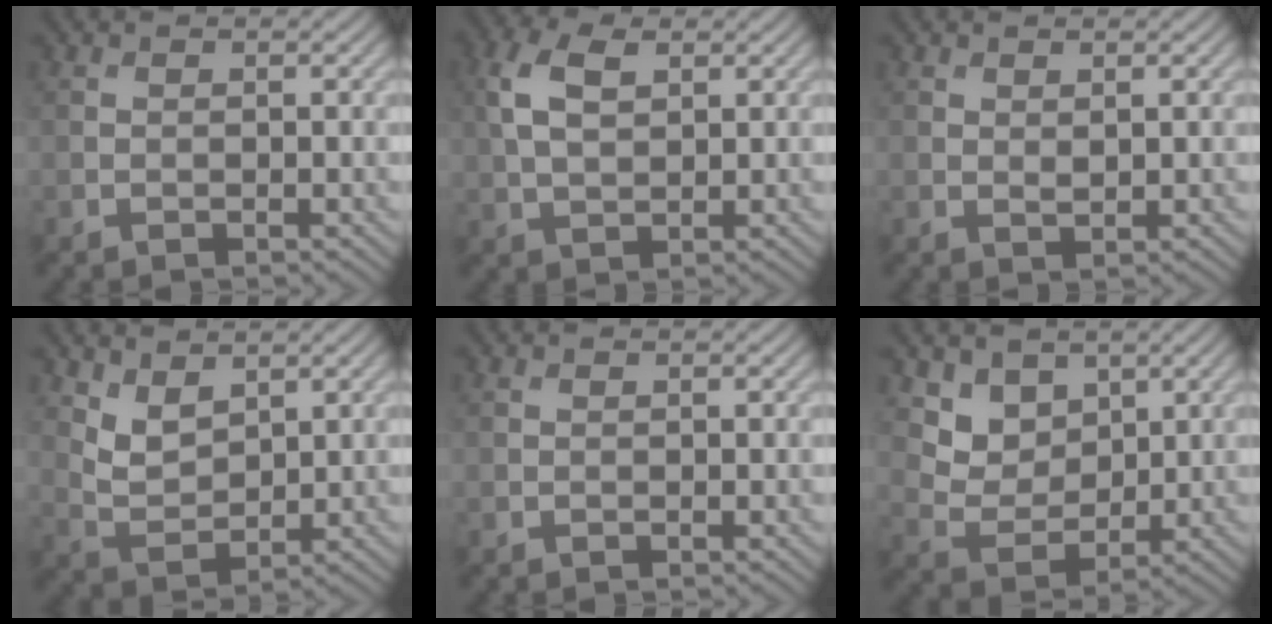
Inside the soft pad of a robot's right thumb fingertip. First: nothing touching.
{"total": 5.6, "force": [1.8, 3.2, 4.3], "torque": [-0.106, 0.008, 0.031]}
{"total": 0.9, "force": [0.6, 0.4, 0.6], "torque": [-0.013, -0.004, 0.015]}
{"total": 4.2, "force": [2.6, 2.3, 2.4], "torque": [-0.061, -0.011, 0.057]}
{"total": 0.0}
{"total": 5.6, "force": [3.6, 3.8, 2.0], "torque": [-0.067, -0.031, 0.083]}